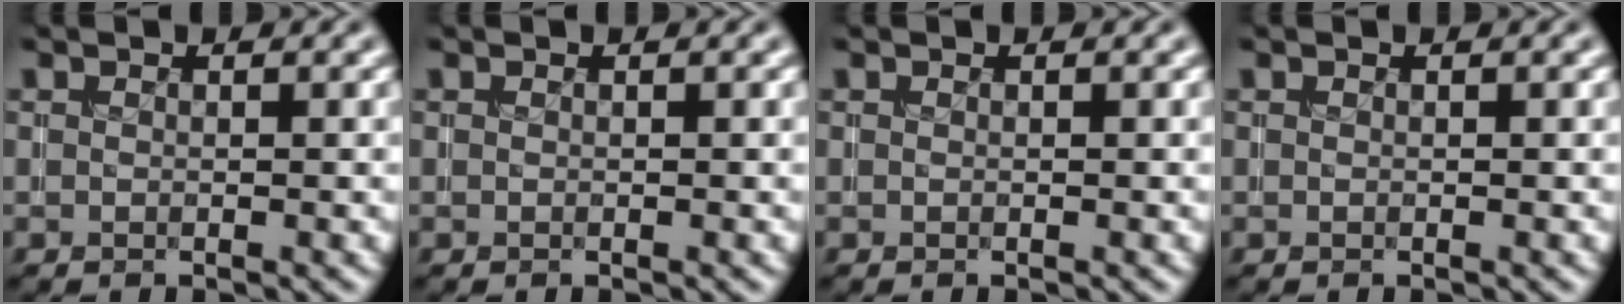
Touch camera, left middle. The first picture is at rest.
{"total": 0.0}
{"total": 0.0}
{"total": 0.0}